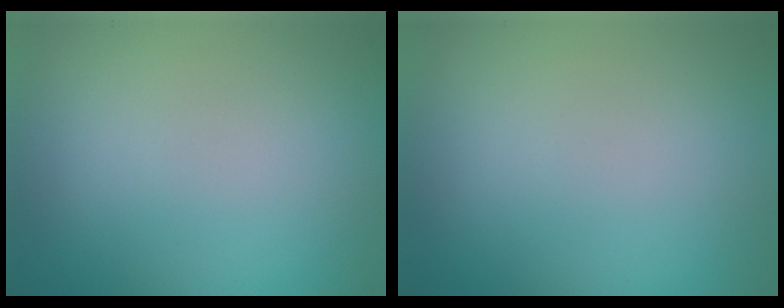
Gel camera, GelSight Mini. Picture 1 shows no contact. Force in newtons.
{"total": 0.0}